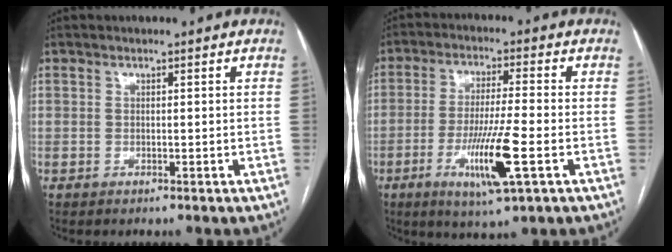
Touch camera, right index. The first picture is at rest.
{"total": 10.9, "force": [-3.7, 0.3, 10.2], "torque": [-0.191, -0.020, -0.065]}